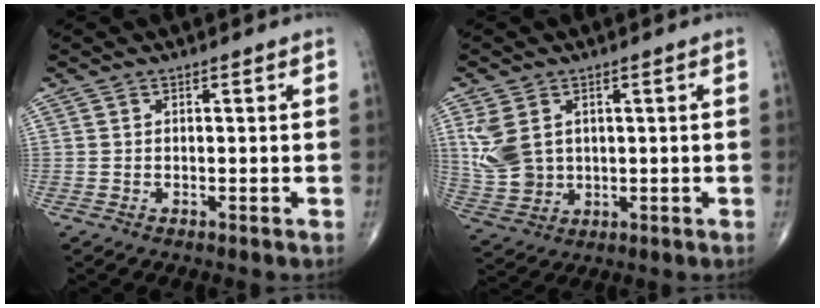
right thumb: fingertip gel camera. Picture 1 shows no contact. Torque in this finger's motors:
{"motor_torque": [0.10, 0.11, 0.60, 0.84, 0.05]}